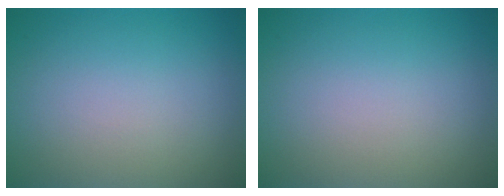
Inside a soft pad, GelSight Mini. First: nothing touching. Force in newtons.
{"total": 0.0}